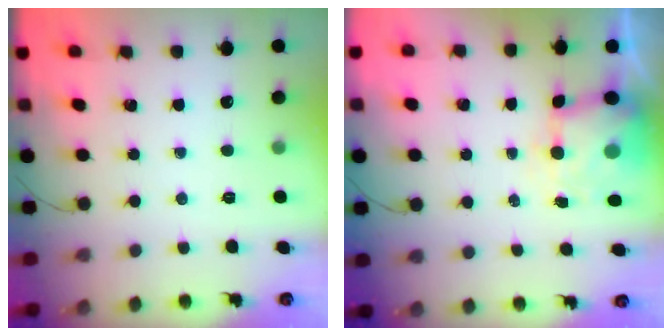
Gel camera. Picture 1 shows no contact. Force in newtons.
{"total": 7.1, "press": 6.9, "slide": 1.4}